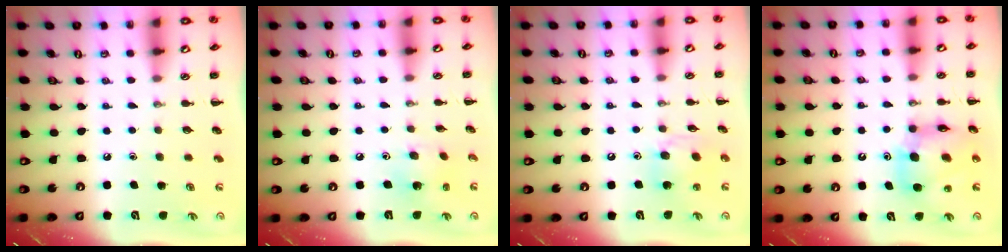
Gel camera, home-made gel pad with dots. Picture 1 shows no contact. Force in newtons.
{"total": 4.3, "press": 4.3, "slide": 0.6}
{"total": 11.2, "press": 10.9, "slide": 2.4}
{"total": 11.8, "press": 11.3, "slide": 3.4}